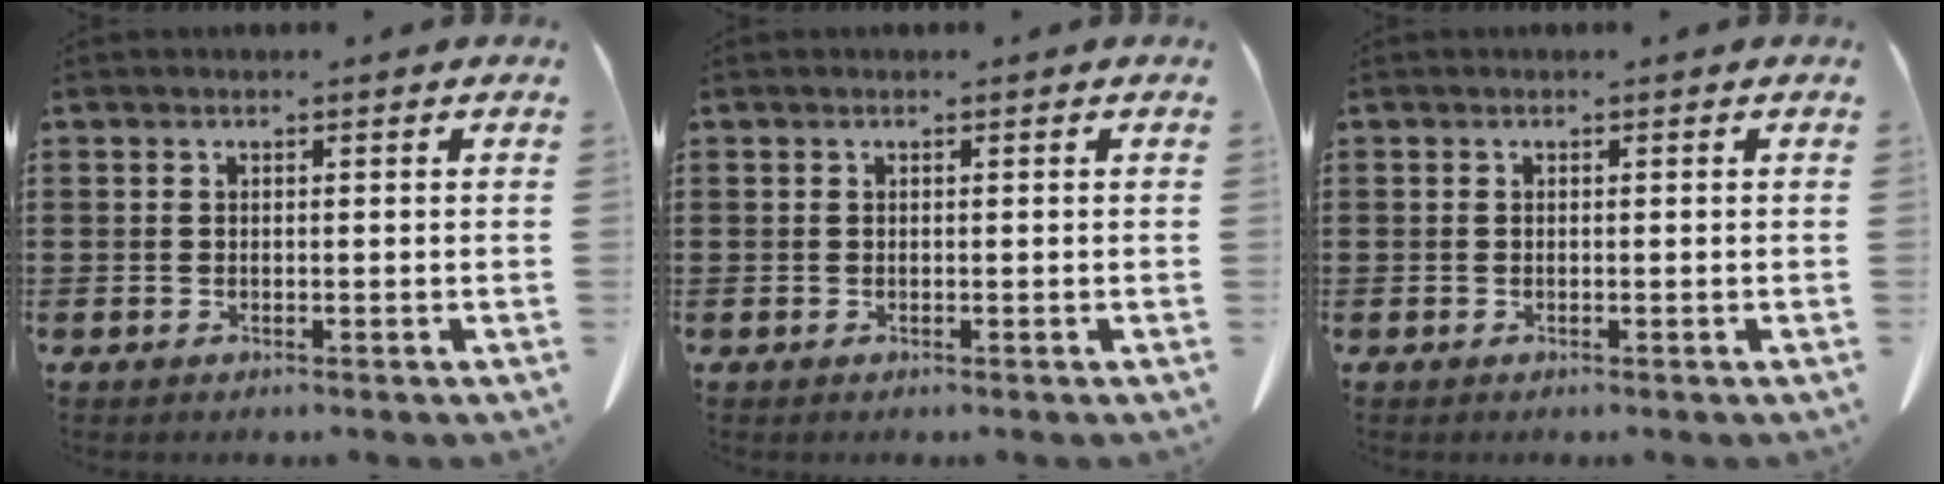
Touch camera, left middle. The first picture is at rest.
{"total": 0.0}
{"total": 0.0}